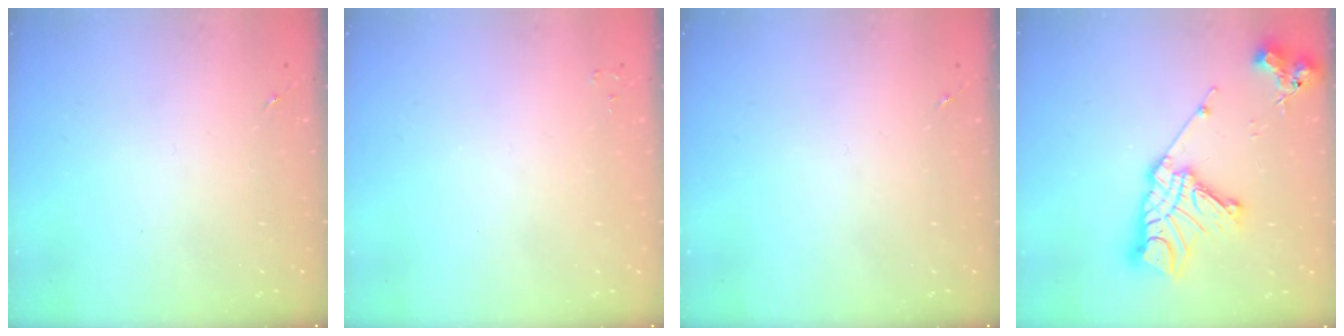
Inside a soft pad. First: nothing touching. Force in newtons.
{"total": 2.0, "press": 2.0, "slide": 0.3}
{"total": 0.0}
{"total": 19.3, "press": 19.2, "slide": 1.8}